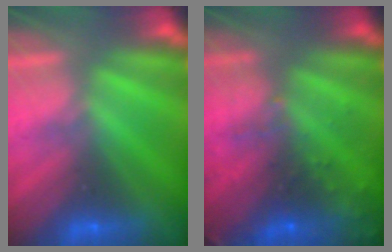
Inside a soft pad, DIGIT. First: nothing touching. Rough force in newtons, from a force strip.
{"total": 9.6}